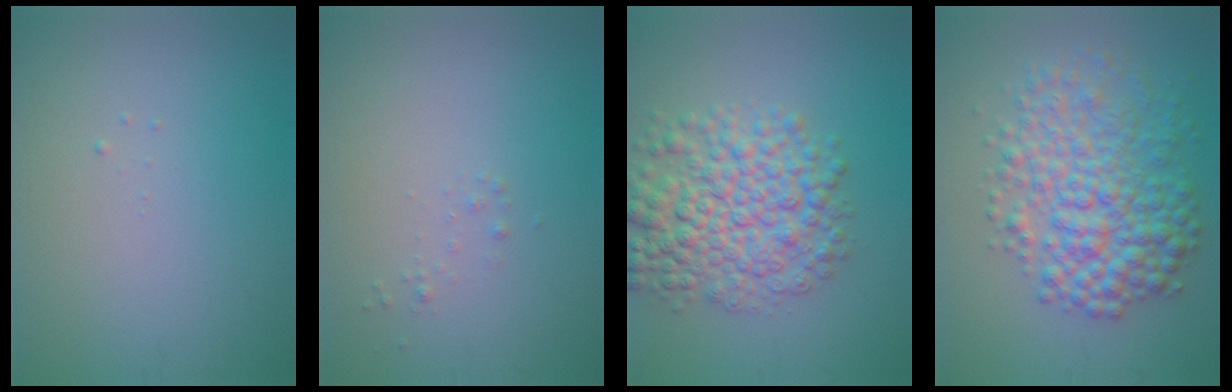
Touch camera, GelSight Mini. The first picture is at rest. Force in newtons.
{"total": 0.5, "press": 0.5, "slide": 0.0}
{"total": 7.4, "press": 7.4, "slide": 0.1}
{"total": 7.1, "press": 7.1, "slide": 0.1}